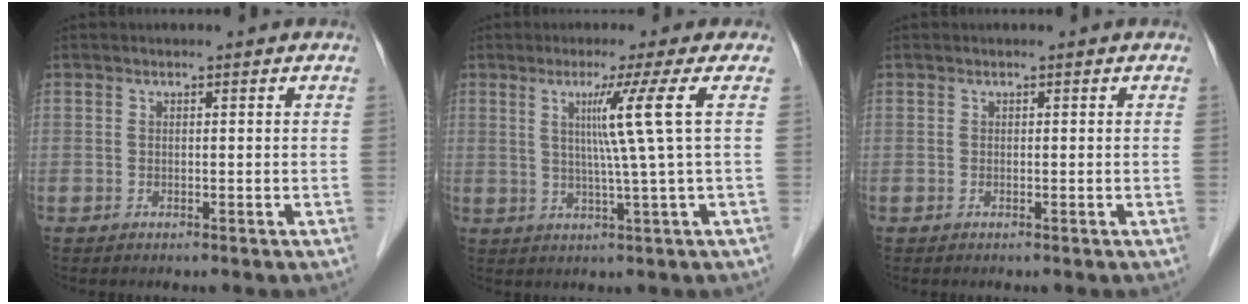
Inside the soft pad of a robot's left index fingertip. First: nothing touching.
{"total": 7.0, "force": [1.7, -2.7, 6.2], "torque": [-0.116, -0.007, 0.039]}
{"total": 0.0}